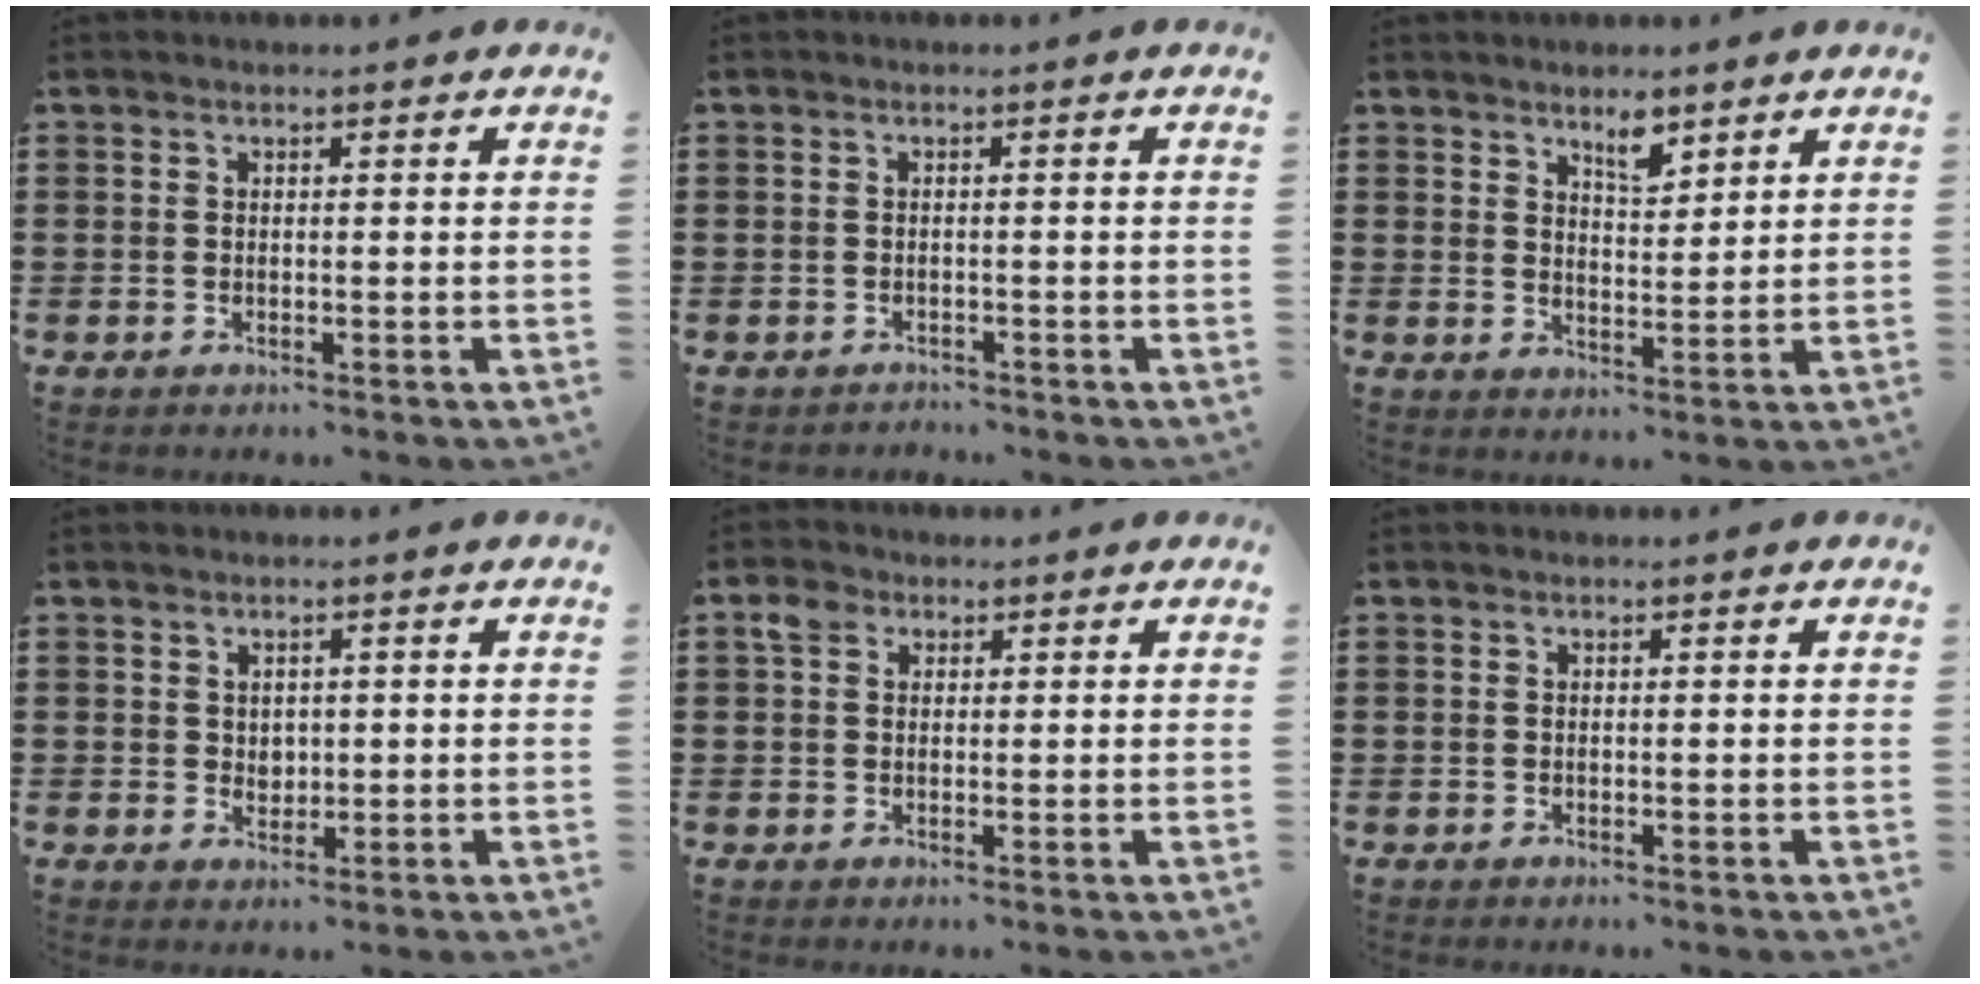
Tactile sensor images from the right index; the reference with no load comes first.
{"total": 0.9, "force": [-0.8, 0.4, -0.1], "torque": [0.000, 0.004, -0.020]}
{"total": 3.6, "force": [2.9, 1.3, 1.8], "torque": [-0.025, -0.003, 0.049]}
{"total": 1.7, "force": [0.7, 1.5, 0.6], "torque": [-0.017, 0.007, 0.012]}
{"total": 2.7, "force": [1.3, 2.1, 1.3], "torque": [-0.032, 0.009, 0.022]}
{"total": 0.0}